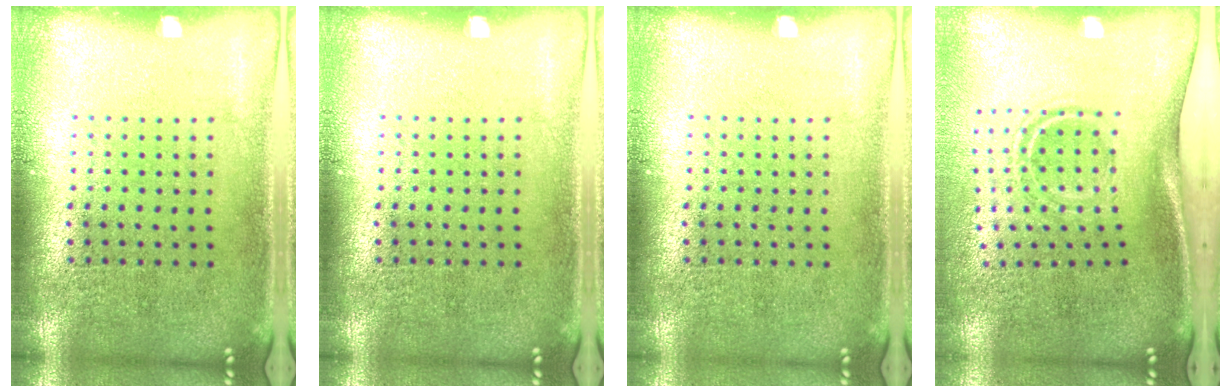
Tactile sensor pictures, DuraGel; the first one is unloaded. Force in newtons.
{"total": 0.0}
{"total": 0.0}
{"total": 2.0, "press": 1.2, "slide": 1.6}